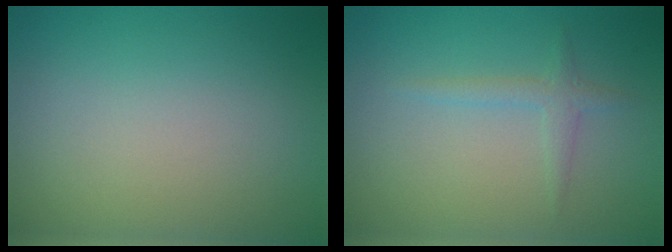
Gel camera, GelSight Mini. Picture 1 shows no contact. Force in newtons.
{"total": 1.5, "press": 1.4, "slide": 0.2}